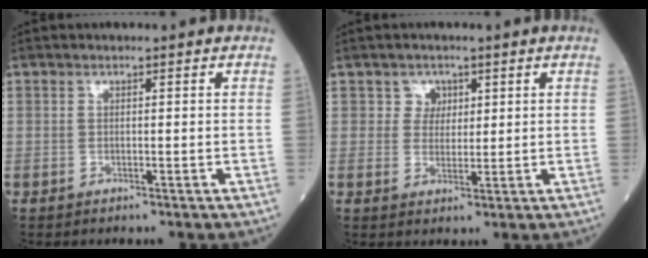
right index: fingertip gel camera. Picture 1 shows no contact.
{"total": 2.7, "force": [1.3, 2.3, 0.3], "torque": [0.003, -0.001, 0.016]}